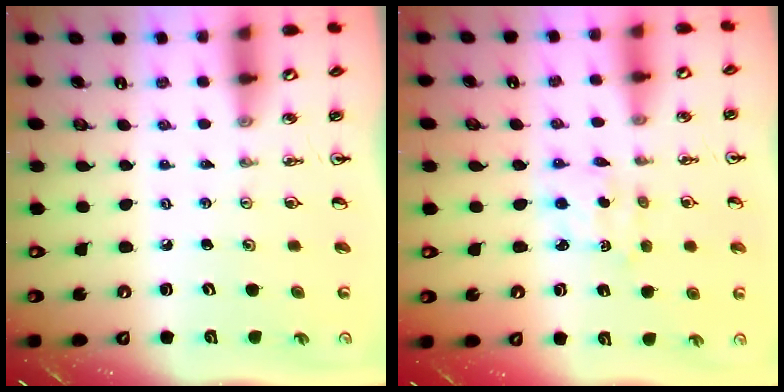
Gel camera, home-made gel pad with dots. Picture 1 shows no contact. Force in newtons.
{"total": 2.3, "press": 2.3, "slide": 0.6}